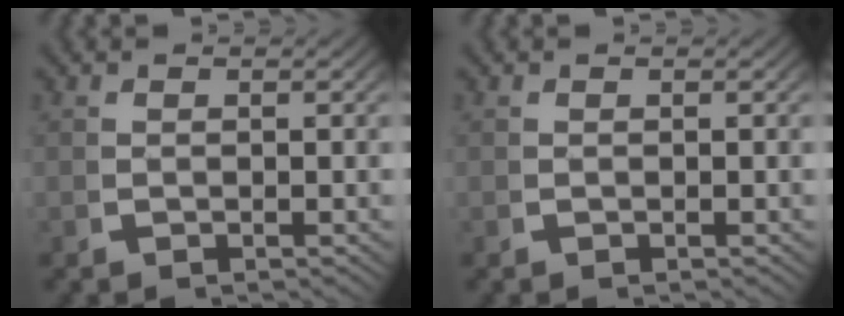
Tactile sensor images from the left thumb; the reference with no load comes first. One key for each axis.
{"total": 0.0}